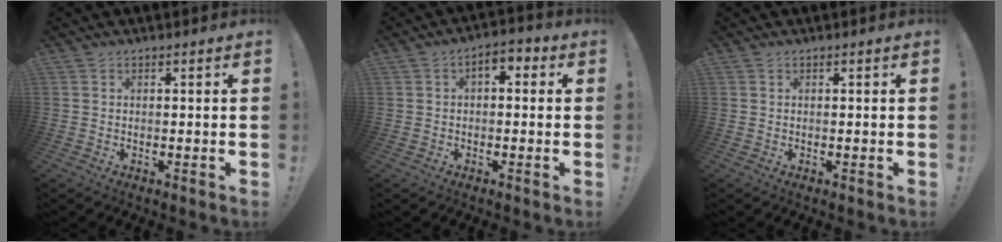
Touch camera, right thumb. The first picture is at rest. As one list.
[{"total": 3.5, "force": [-0.3, 2.3, 2.6], "torque": [-0.035, 0.008, -0.009]}, {"total": 0.0}]